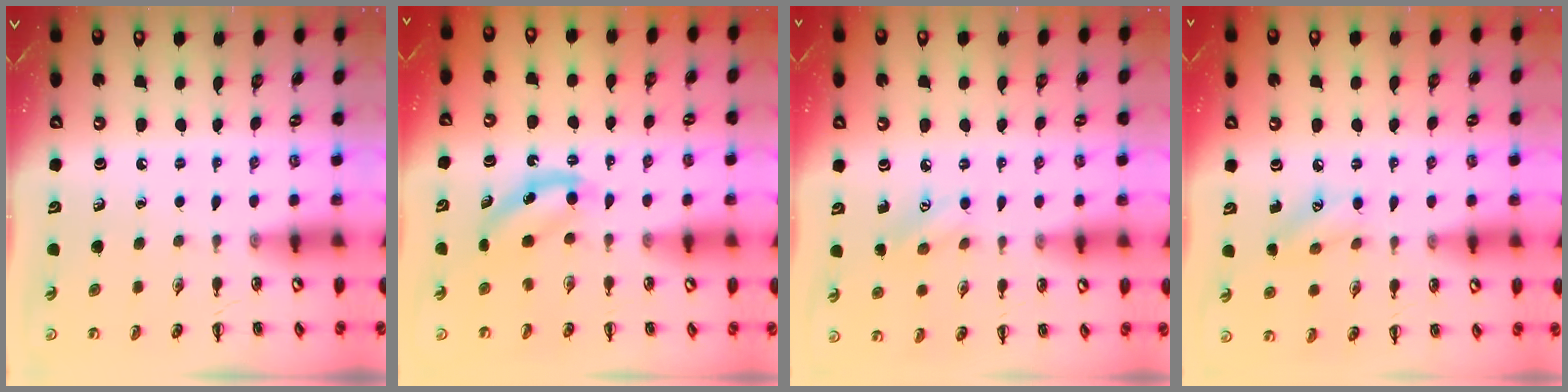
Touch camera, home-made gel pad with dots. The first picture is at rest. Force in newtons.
{"total": 5.6, "press": 5.5, "slide": 0.8}
{"total": 6.6, "press": 6.5, "slide": 1.2}
{"total": 7.6, "press": 7.4, "slide": 1.4}